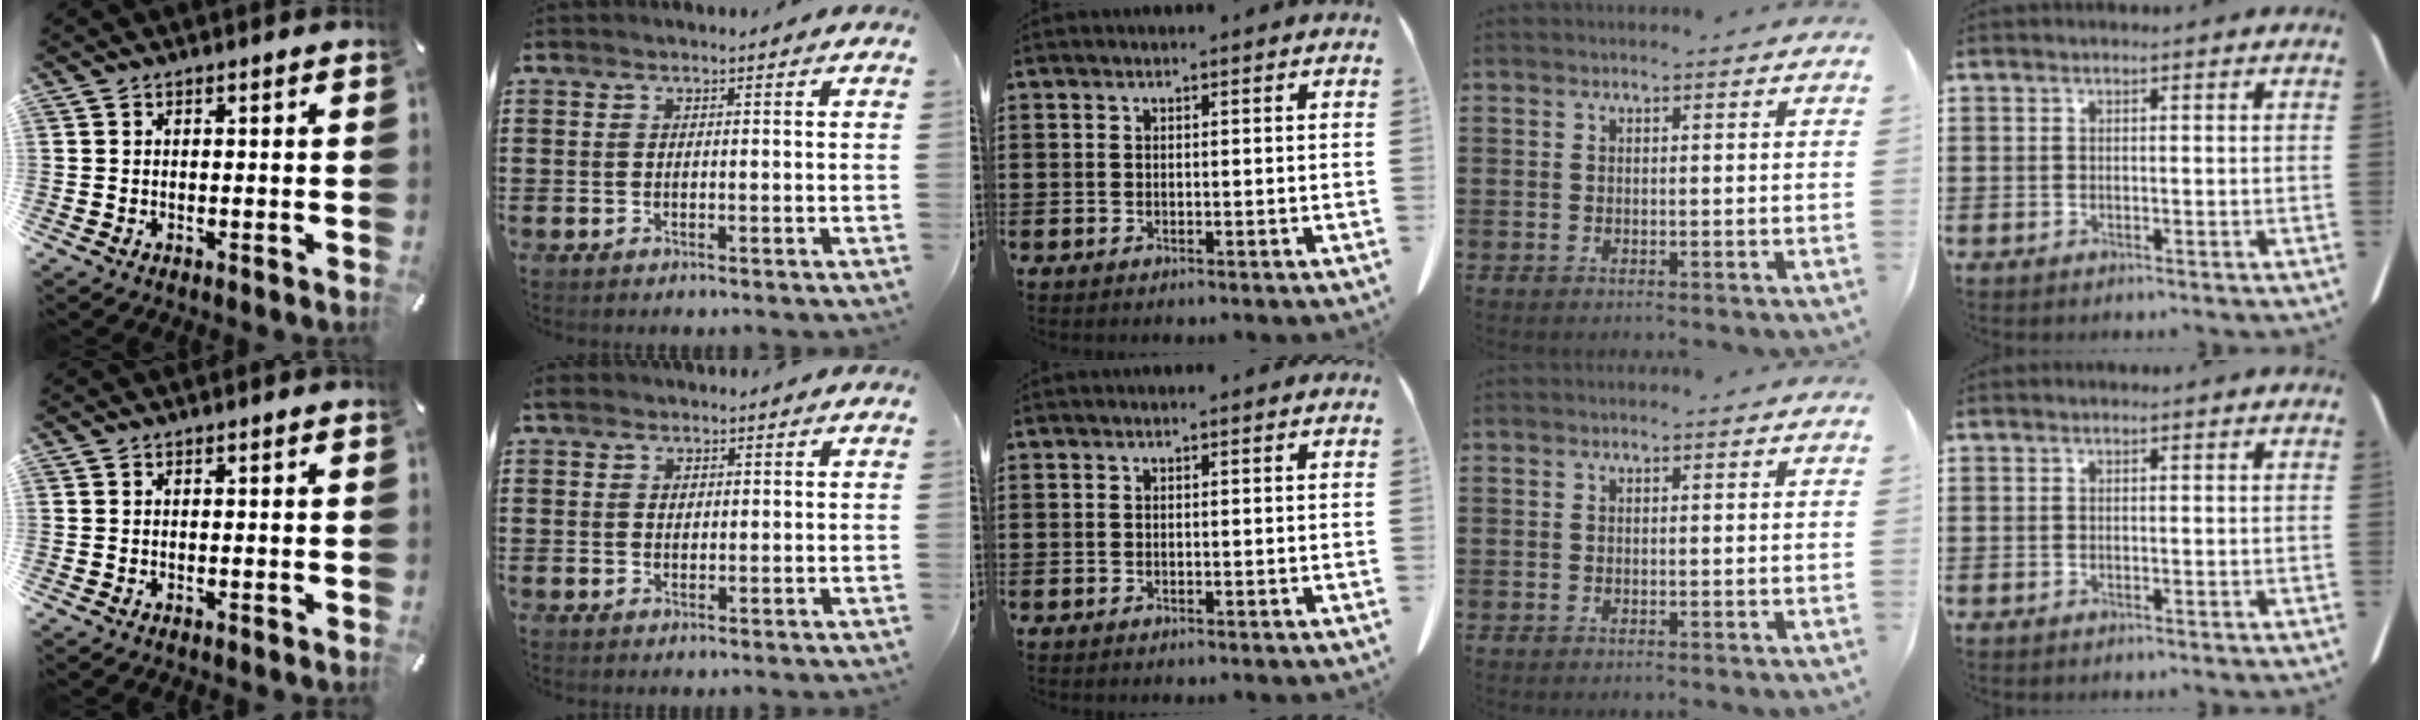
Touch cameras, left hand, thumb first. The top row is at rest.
{"index": {"total": 1.5, "force": [0.9, 1.1, 0.5], "torque": [-0.004, 0.004, 0.014]}}